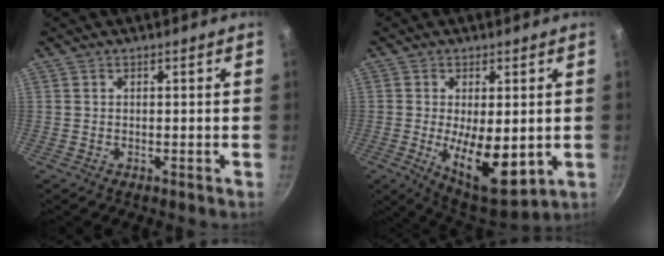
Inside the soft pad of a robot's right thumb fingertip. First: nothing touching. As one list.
[{"total": 13.4, "force": [-1.4, 6.0, 11.9], "torque": [-0.168, -0.019, -0.006]}]